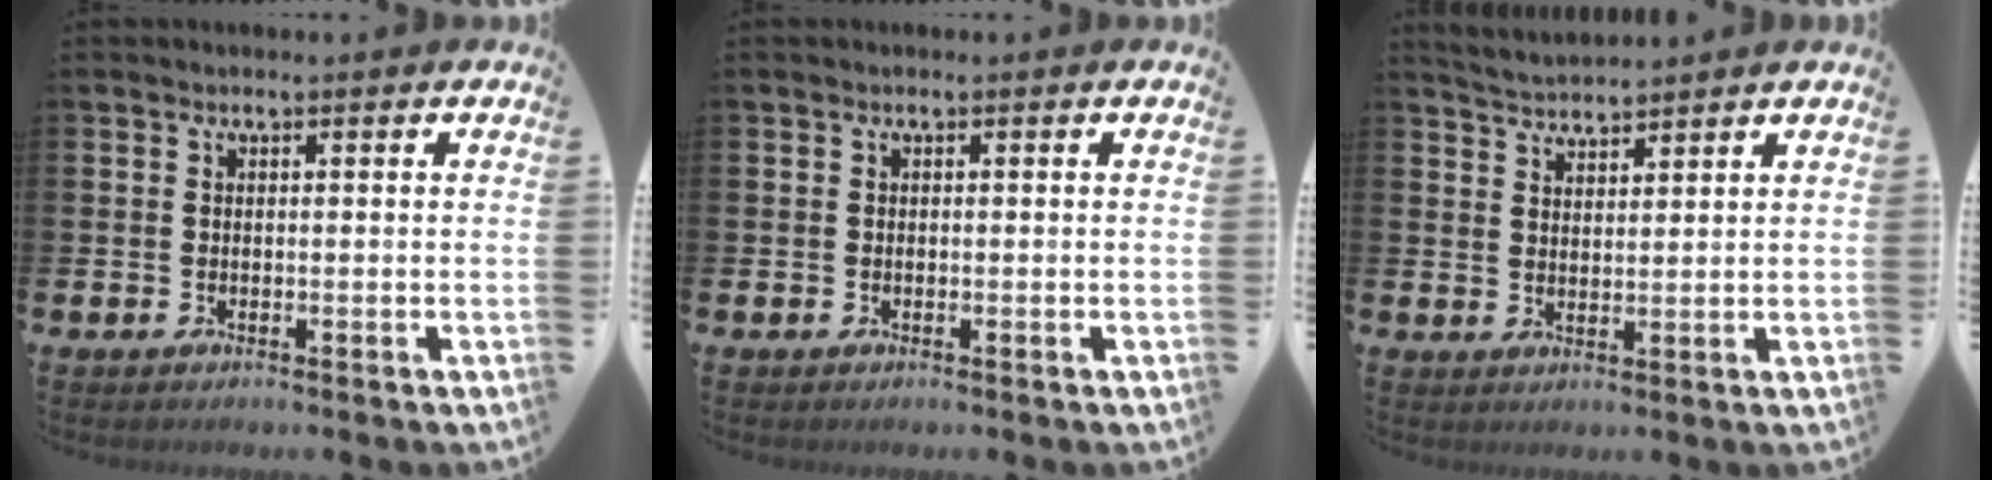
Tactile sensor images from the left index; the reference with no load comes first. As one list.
[{"total": 0.0}, {"total": 3.5, "force": [3.5, 0.0, 0.0], "torque": [-0.013, -0.016, 0.065]}]